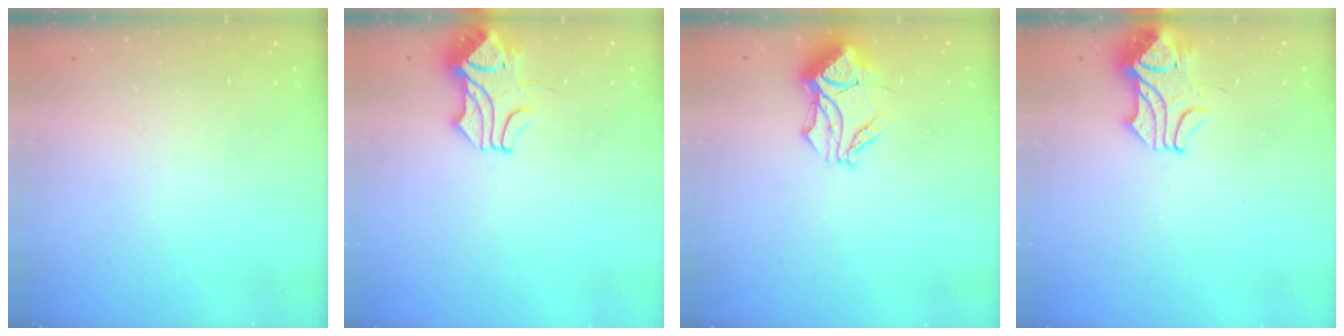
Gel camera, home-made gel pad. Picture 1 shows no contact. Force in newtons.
{"total": 1.8, "press": 1.6, "slide": 0.7}
{"total": 13.4, "press": 13.4, "slide": 0.3}
{"total": 2.4, "press": 2.2, "slide": 1.0}